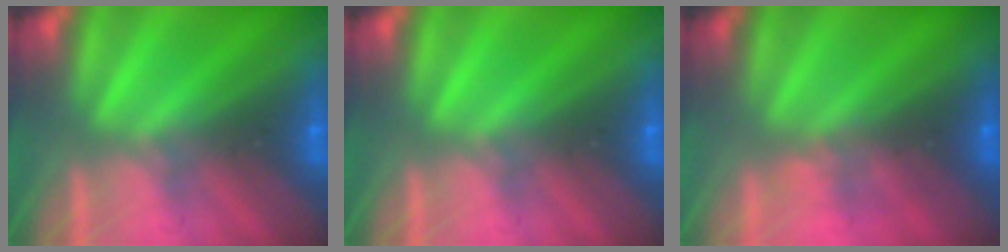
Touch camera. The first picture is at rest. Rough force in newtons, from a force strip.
{"total": 0.0}
{"total": 3.6}